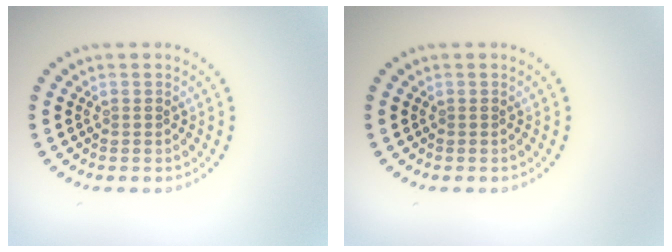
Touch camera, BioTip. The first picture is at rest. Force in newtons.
{"total": 0.0}